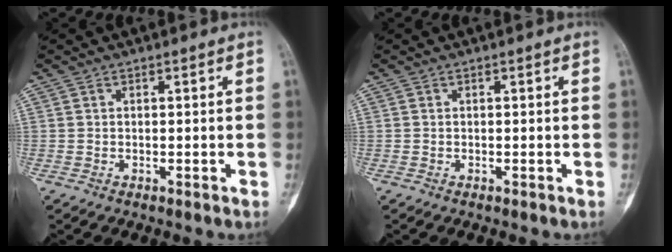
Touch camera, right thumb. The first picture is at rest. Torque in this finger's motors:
{"motor_torque": [1.36, 1.40, 0.06, -0.13, 0.03]}